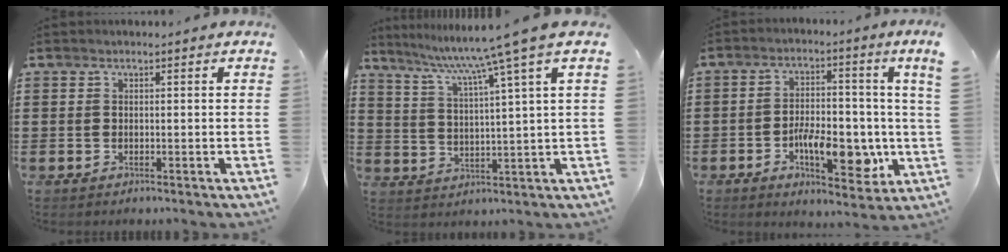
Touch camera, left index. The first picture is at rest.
{"total": 8.3, "force": [6.1, -1.8, 5.3], "torque": [-0.126, -0.036, 0.093]}
{"total": 9.0, "force": [-2.0, 2.9, 8.3], "torque": [-0.142, -0.001, -0.034]}